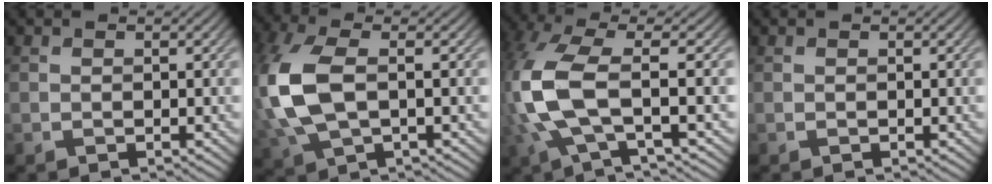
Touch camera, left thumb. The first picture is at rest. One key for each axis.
{"total": 10.7, "fx": 0.3, "fy": 5.5, "fz": 9.2, "tx": -0.248, "ty": 0.001, "tz": 0.006}
{"total": 9.7, "fx": -0.7, "fy": 3.2, "fz": 9.1, "tx": -0.215, "ty": 0.004, "tz": -0.021}
{"total": 0.0}